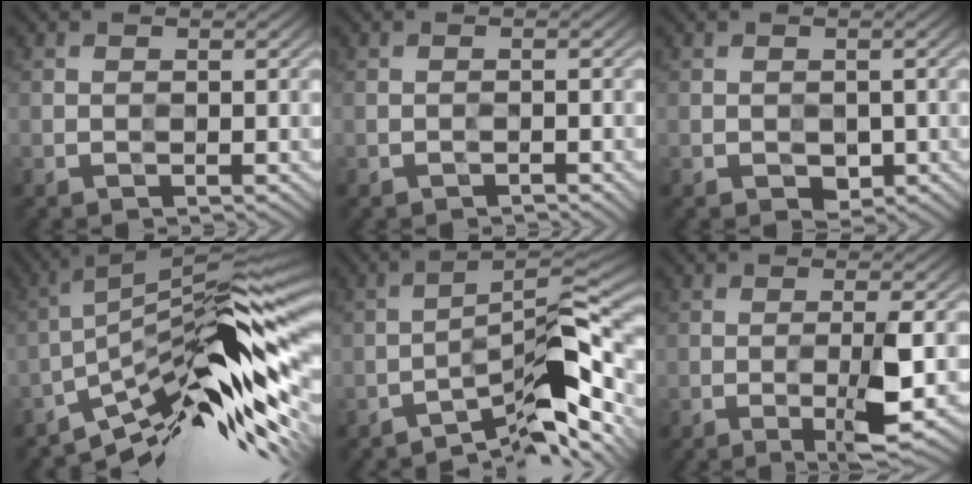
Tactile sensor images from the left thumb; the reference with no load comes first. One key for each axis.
{"total": 0.8, "fx": -0.7, "fy": -0.3, "fz": -0.3, "tx": 0.007, "ty": 0.002, "tz": -0.011}
{"total": 1.0, "fx": -0.3, "fy": 1.0, "fz": 0.0, "tx": -0.001, "ty": 0.001, "tz": -0.003}
{"total": 15.1, "fx": -6.7, "fy": 3.3, "fz": 13.1, "tx": -0.199, "ty": 0.017, "tz": -0.134}
{"total": 10.4, "fx": -7.0, "fy": 1.9, "fz": 7.5, "tx": -0.108, "ty": 0.016, "tz": -0.119}
{"total": 4.5, "fx": -1.6, "fy": 0.4, "fz": 4.2, "tx": -0.065, "ty": 0.006, "tz": -0.024}